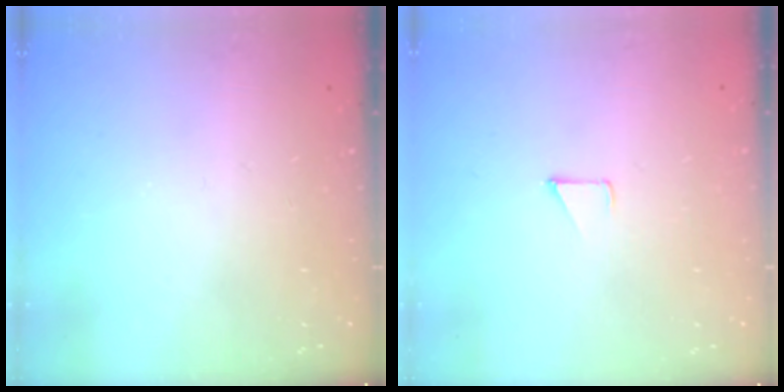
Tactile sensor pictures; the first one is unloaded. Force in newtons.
{"total": 2.9, "press": 2.8, "slide": 0.3}